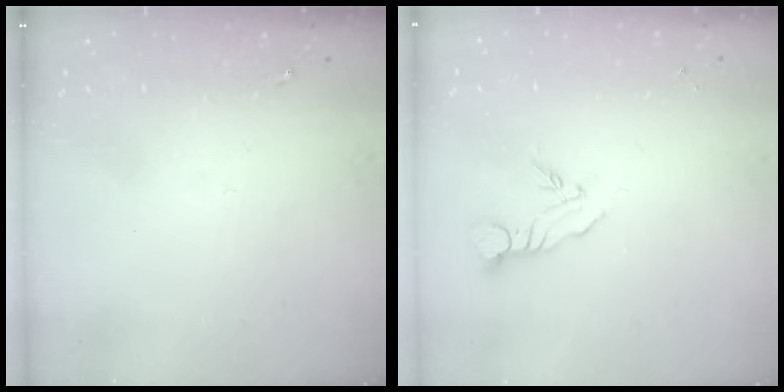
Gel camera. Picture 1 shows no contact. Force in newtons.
{"total": 4.9, "press": 4.9, "slide": 0.1}